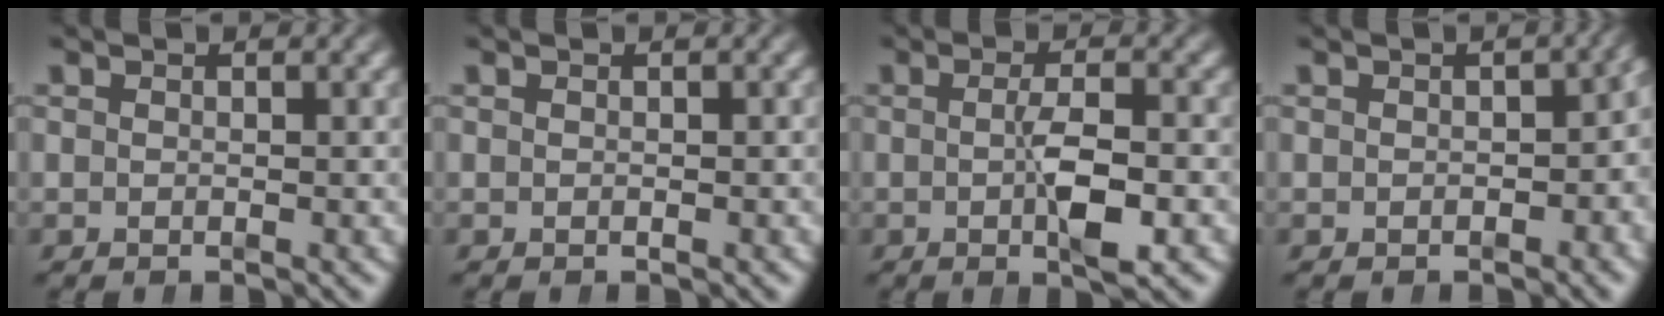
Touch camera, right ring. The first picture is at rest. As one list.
[{"total": 0.0}, {"total": 3.6, "force": [-1.0, 0.3, 3.5], "torque": [-0.055, -0.002, -0.018]}, {"total": 1.3, "force": [-0.7, 0.8, 0.8], "torque": [-0.005, 0.002, -0.010]}]